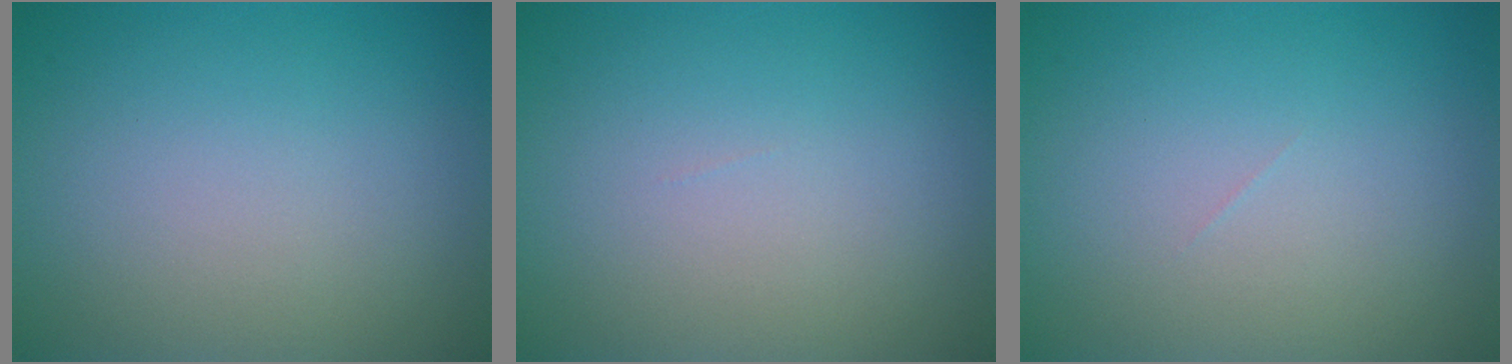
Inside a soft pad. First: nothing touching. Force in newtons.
{"total": 0.0}
{"total": 0.0}